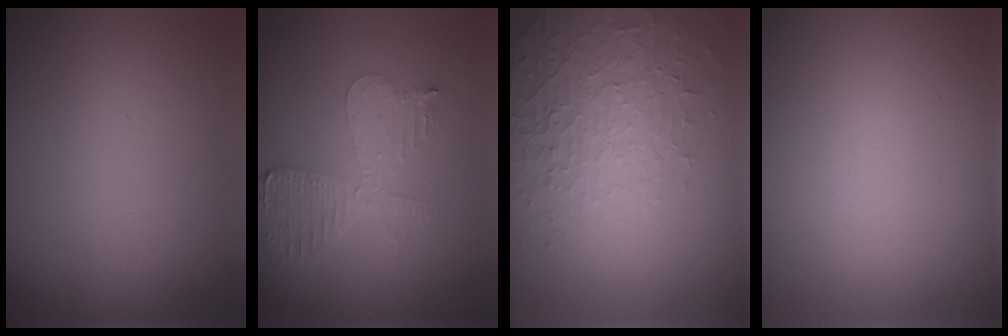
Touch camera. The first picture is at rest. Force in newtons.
{"total": 4.2, "press": 3.6, "slide": 2.0}
{"total": 4.5, "press": 3.1, "slide": 3.4}
{"total": 0.0}